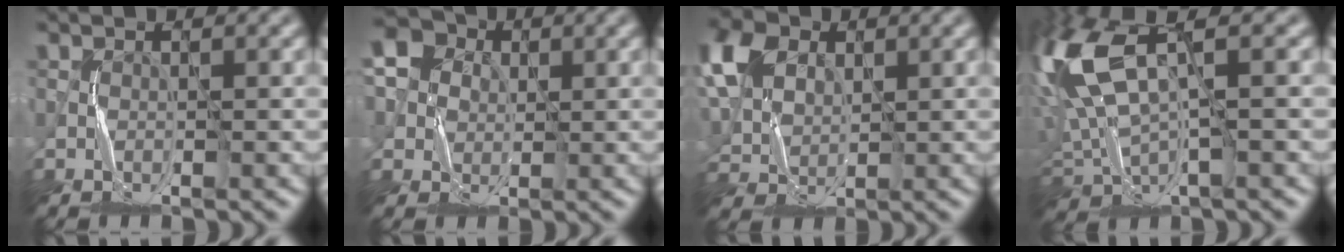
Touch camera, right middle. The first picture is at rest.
{"total": 5.2, "force": [1.3, 4.8, 1.5], "torque": [-0.018, 0.022, -0.002]}
{"total": 7.4, "force": [3.1, 5.2, 4.1], "torque": [-0.115, 0.019, 0.060]}
{"total": 11.2, "force": [3.9, 4.8, 9.3], "torque": [-0.237, 0.007, 0.077]}